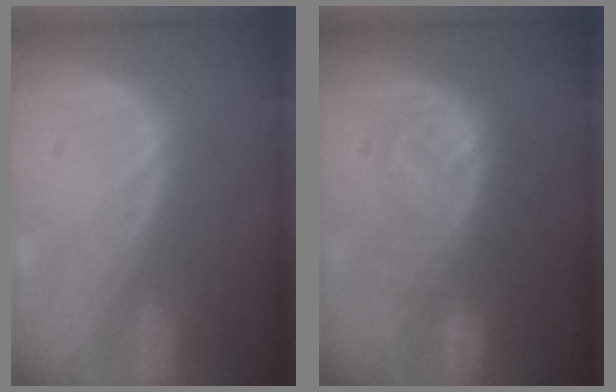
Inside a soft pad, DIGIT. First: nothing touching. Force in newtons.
{"total": 8.2, "press": 7.6, "slide": 2.9}